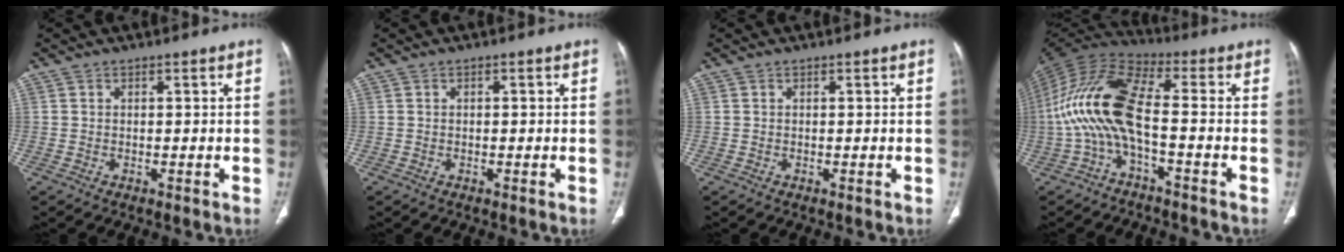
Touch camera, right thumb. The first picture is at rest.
{"total": 0.6, "force": [0.1, 0.3, 0.5], "torque": [-0.011, 0.004, 0.004]}
{"total": 0.0}
{"total": 14.1, "force": [-2.7, 4.7, 13.0], "torque": [-0.281, 0.054, -0.065]}